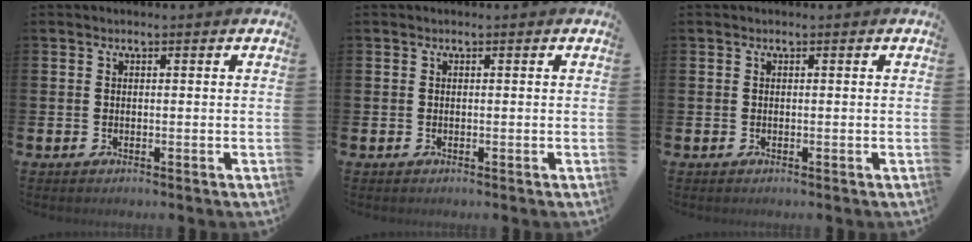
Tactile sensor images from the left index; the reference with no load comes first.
{"total": 0.0}
{"total": 0.0}